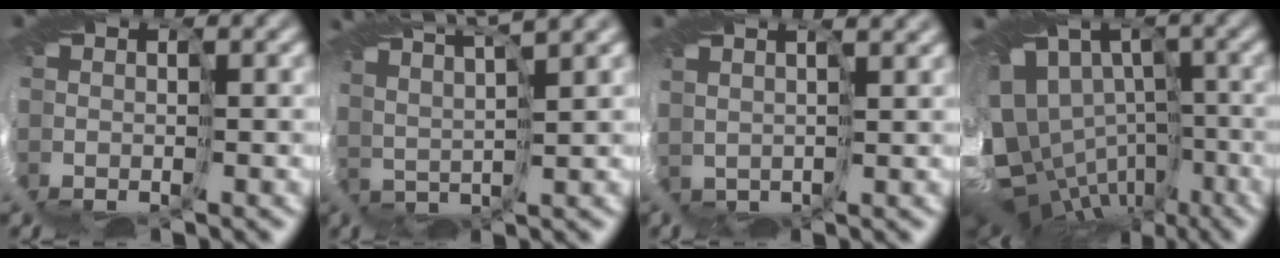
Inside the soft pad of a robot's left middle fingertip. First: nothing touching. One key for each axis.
{"total": 7.2, "fx": 6.5, "fy": 0.4, "fz": 3.1, "tx": -0.071, "ty": 0.038, "tz": 0.080}
{"total": 3.6, "fx": 3.0, "fy": 1.4, "fz": 1.6, "tx": -0.039, "ty": 0.024, "tz": 0.040}
{"total": 11.8, "fx": -3.1, "fy": 8.9, "fz": 7.1, "tx": -0.156, "ty": -0.001, "tz": -0.018}